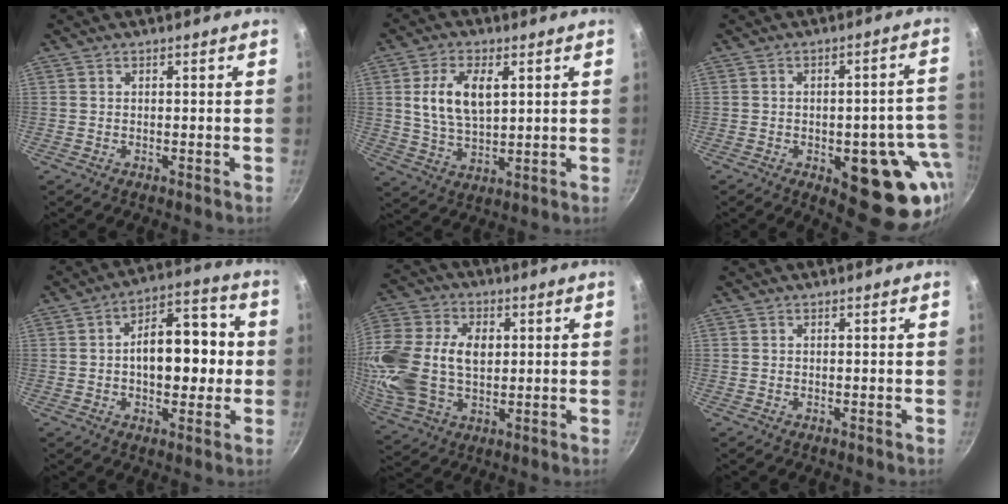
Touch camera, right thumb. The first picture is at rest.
{"total": 10.4, "force": [2.8, 5.5, 8.3], "torque": [-0.148, -0.009, 0.056]}
{"total": 18.5, "force": [-5.1, 8.4, 15.6], "torque": [-0.119, 0.004, -0.060]}
{"total": 14.4, "force": [-0.4, 8.5, 11.6], "torque": [-0.123, 0.036, -0.016]}
{"total": 21.1, "force": [1.7, 14.4, 15.4], "torque": [-0.317, 0.017, 0.032]}
{"total": 0.0}